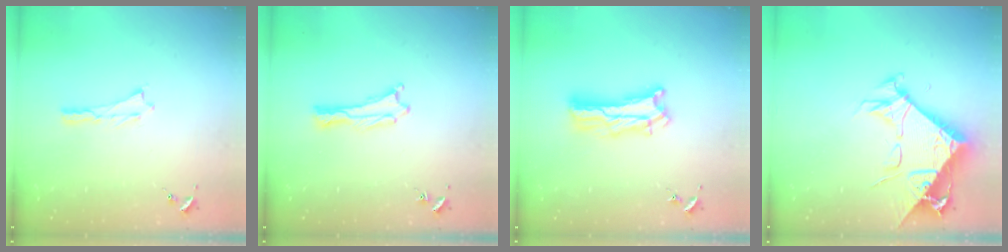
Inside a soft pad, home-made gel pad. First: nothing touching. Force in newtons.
{"total": 0.6, "press": 0.6, "slide": 0.1}
{"total": 7.3, "press": 7.3, "slide": 0.7}
{"total": 8.4, "press": 8.3, "slide": 0.9}